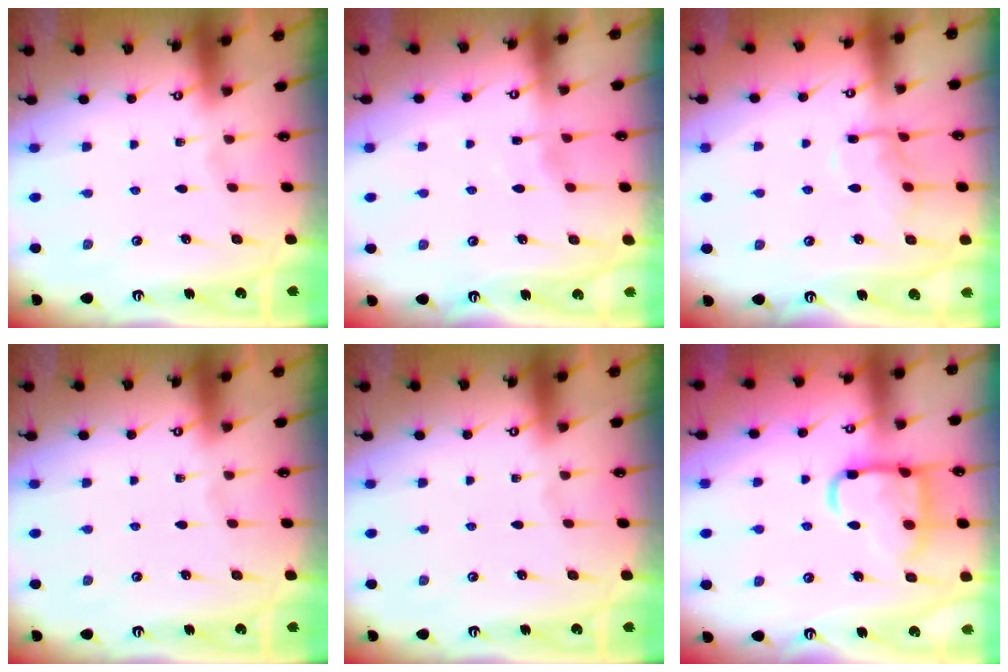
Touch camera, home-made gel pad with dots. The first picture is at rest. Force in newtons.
{"total": 4.5, "press": 4.4, "slide": 0.4}
{"total": 8.6, "press": 8.6, "slide": 0.6}
{"total": 0.0}
{"total": 0.0}
{"total": 15.4, "press": 15.3, "slide": 1.4}